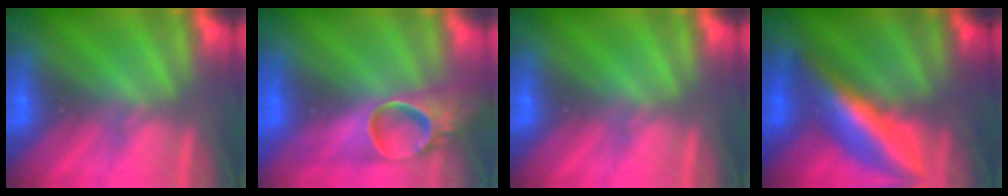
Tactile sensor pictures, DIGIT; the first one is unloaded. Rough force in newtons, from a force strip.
{"total": 8.6}
{"total": 0.0}
{"total": 13.7}